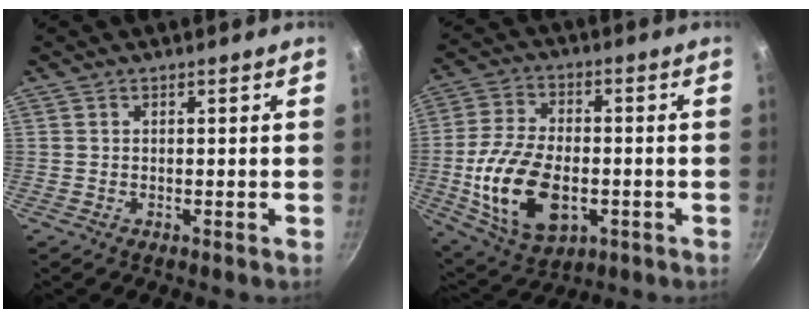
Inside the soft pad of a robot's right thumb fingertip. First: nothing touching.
{"total": 17.7, "force": [-3.6, 10.5, 13.8], "torque": [-0.252, 0.004, -0.051]}